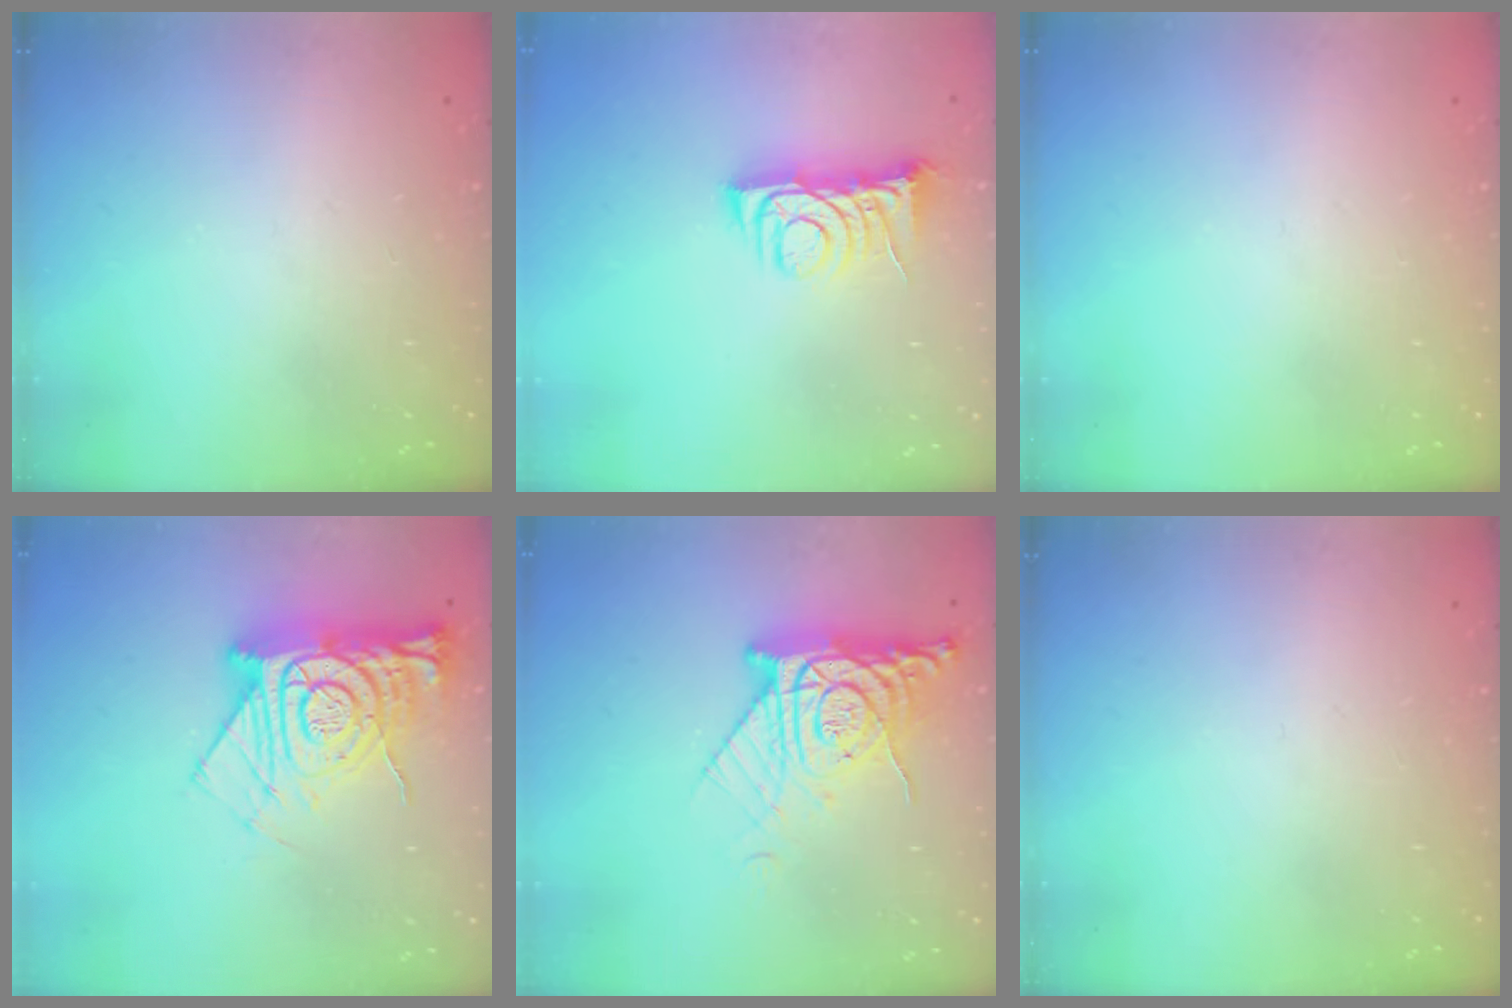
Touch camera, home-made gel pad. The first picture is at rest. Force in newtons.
{"total": 7.1, "press": 7.0, "slide": 1.0}
{"total": 0.0}
{"total": 17.8, "press": 17.7, "slide": 1.6}
{"total": 12.1, "press": 12.0, "slide": 1.4}
{"total": 0.0}